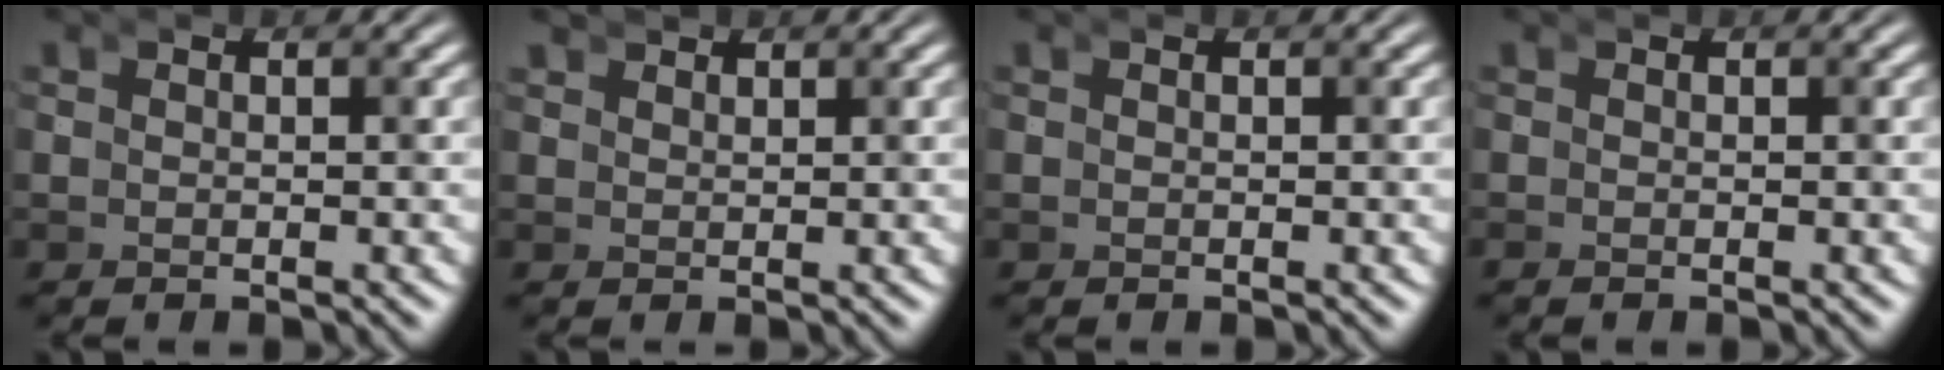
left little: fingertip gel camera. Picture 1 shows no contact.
{"total": 1.4, "force": [1.3, 0.2, 0.2], "torque": [-0.007, 0.001, 0.025]}
{"total": 0.0}
{"total": 0.0}